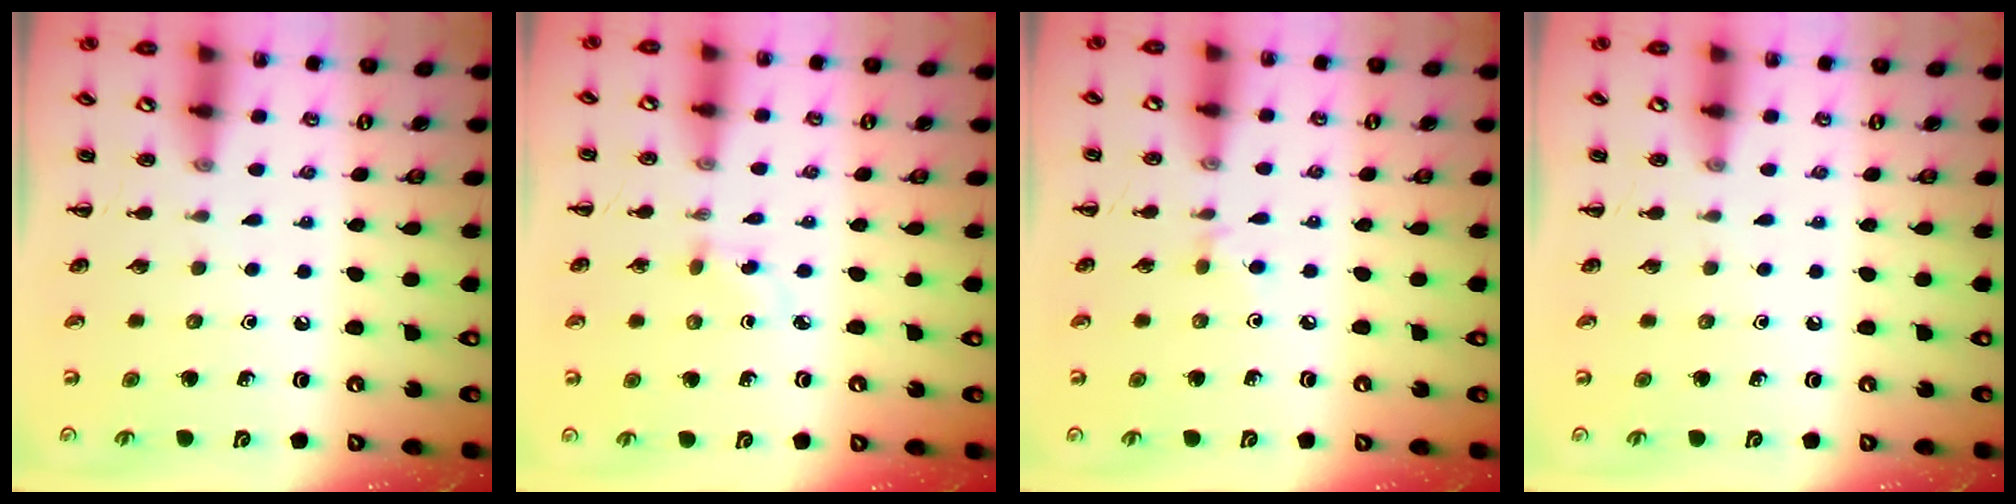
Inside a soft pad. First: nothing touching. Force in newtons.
{"total": 2.8, "press": 2.5, "slide": 1.2}
{"total": 3.1, "press": 2.9, "slide": 1.1}
{"total": 0.0}